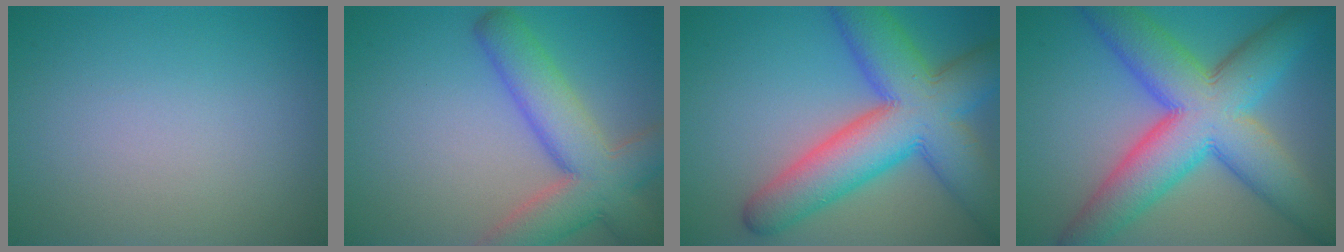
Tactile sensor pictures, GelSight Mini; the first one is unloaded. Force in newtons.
{"total": 8.1, "press": 8.1, "slide": 0.7}
{"total": 11.8, "press": 11.8, "slide": 0.6}
{"total": 12.0, "press": 12.0, "slide": 0.5}